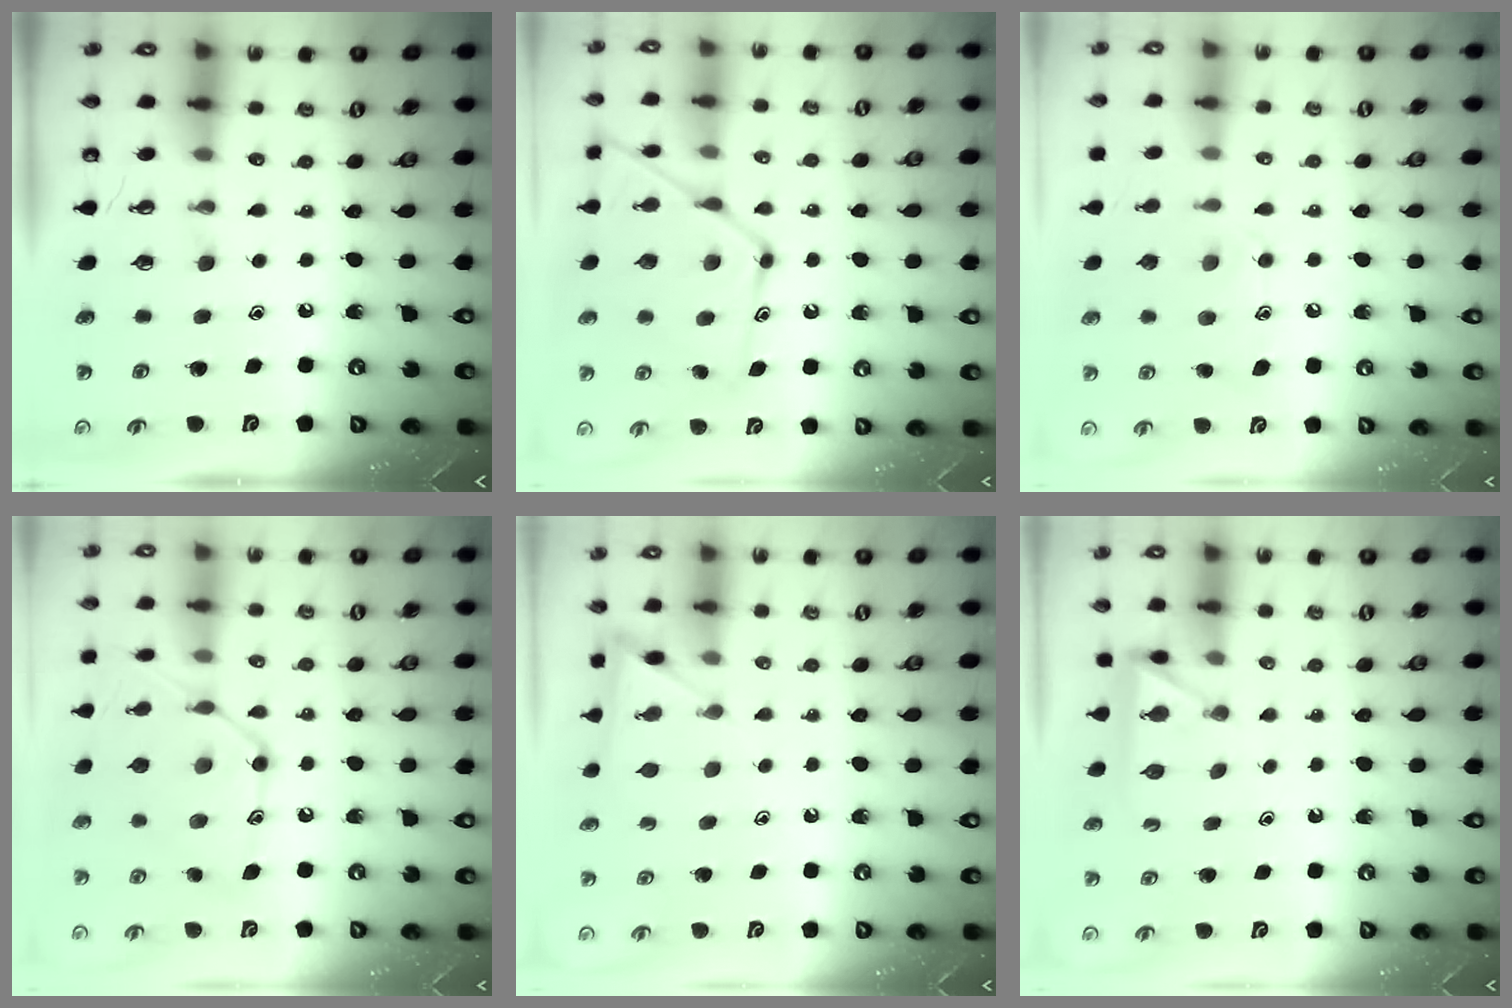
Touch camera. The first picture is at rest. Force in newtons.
{"total": 16.4, "press": 16.4, "slide": 1.2}
{"total": 11.9, "press": 11.9, "slide": 0.9}
{"total": 16.6, "press": 16.6, "slide": 1.1}
{"total": 4.7, "press": 4.7, "slide": 0.6}
{"total": 3.0, "press": 3.0, "slide": 0.4}